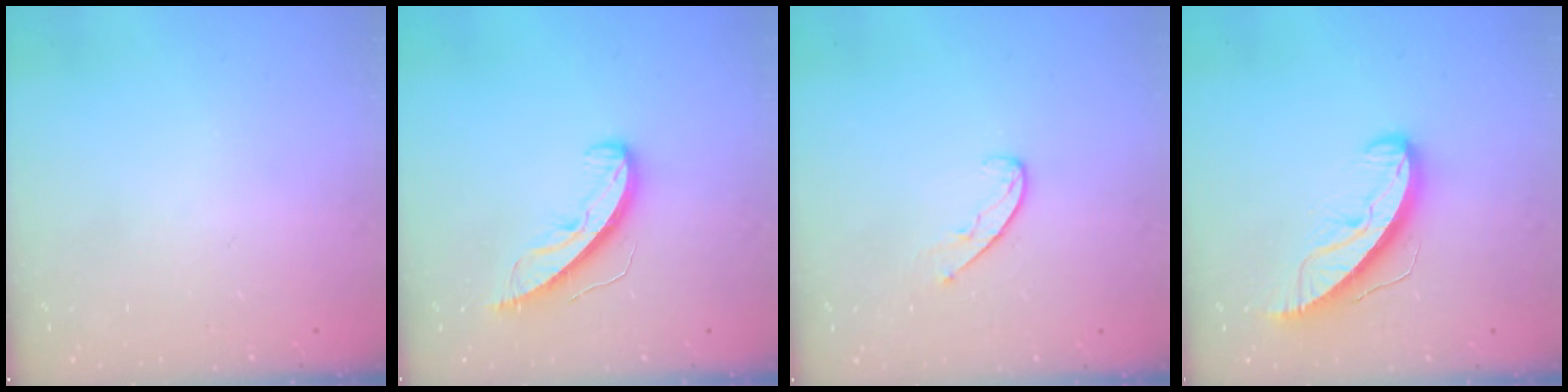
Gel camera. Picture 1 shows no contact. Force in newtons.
{"total": 10.4, "press": 10.4, "slide": 0.6}
{"total": 6.7, "press": 6.7, "slide": 0.5}
{"total": 10.5, "press": 10.4, "slide": 1.0}